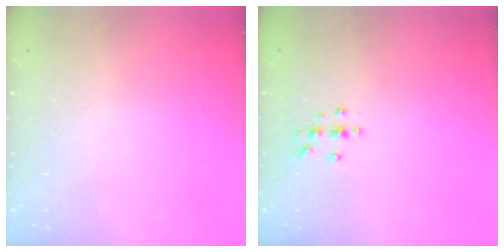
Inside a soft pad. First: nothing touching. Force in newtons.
{"total": 3.7, "press": 3.7, "slide": 0.4}